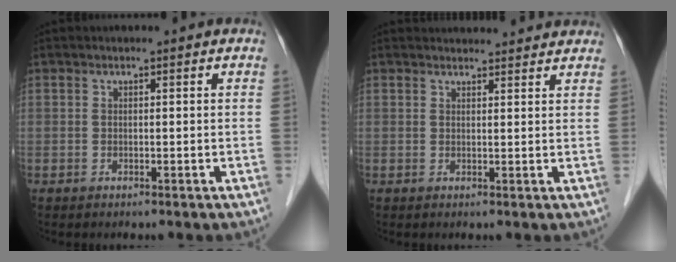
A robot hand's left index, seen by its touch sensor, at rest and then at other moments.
{"total": 7.4, "force": [7.2, 1.2, 1.4], "torque": [-0.009, 0.023, 0.076]}